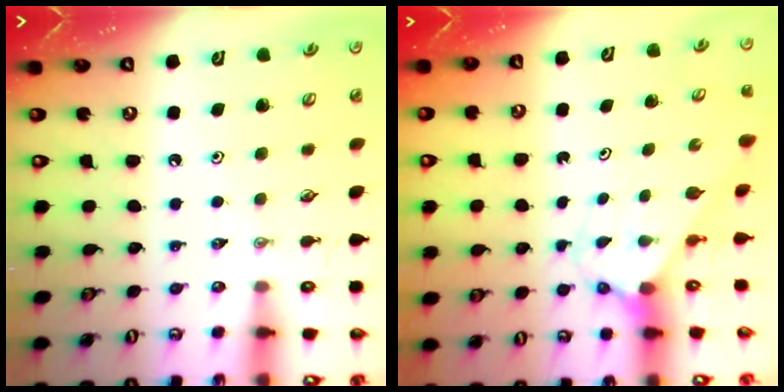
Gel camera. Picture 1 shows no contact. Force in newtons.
{"total": 2.3, "press": 2.3, "slide": 0.2}